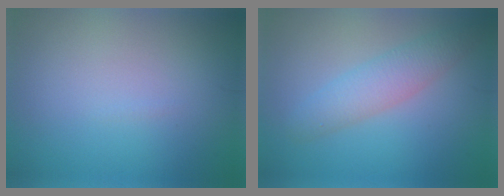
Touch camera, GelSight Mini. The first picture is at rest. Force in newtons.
{"total": 3.4, "press": 3.4, "slide": 0.1}